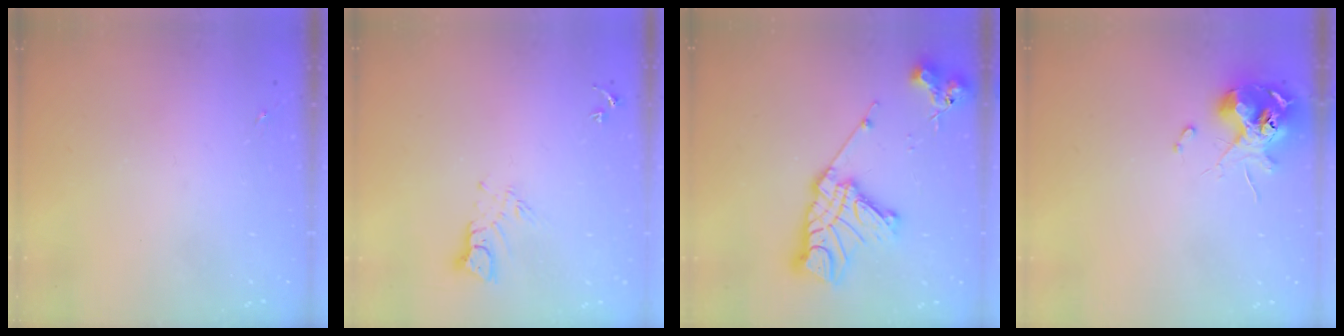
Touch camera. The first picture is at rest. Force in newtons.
{"total": 5.7, "press": 5.7, "slide": 0.5}
{"total": 19.3, "press": 19.2, "slide": 1.8}
{"total": 11.6, "press": 11.5, "slide": 1.5}